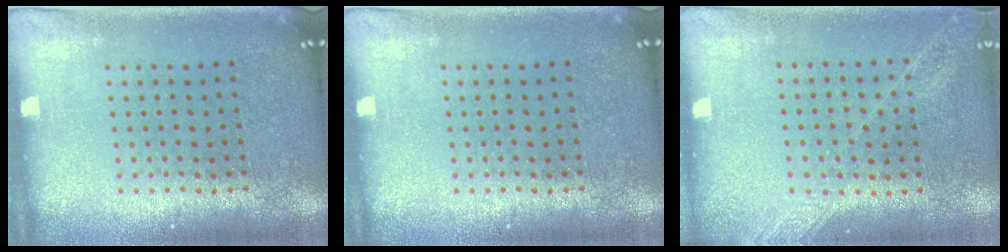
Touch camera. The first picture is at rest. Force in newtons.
{"total": 0.0}
{"total": 1.2, "press": 1.1, "slide": 0.1}